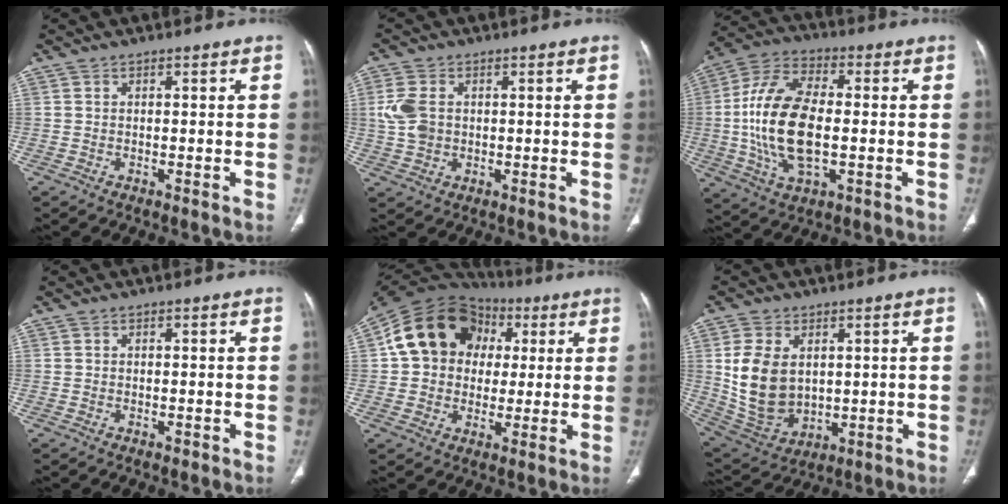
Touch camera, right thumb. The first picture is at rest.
{"total": 5.8, "force": [0.6, 4.3, 3.9], "torque": [-0.088, 0.002, 0.015]}
{"total": 17.9, "force": [-1.2, 9.0, 15.4], "torque": [-0.307, 0.016, -0.020]}
{"total": 0.5, "force": [-0.3, 0.3, 0.3], "torque": [-0.004, 0.000, -0.005]}
{"total": 17.0, "force": [3.3, 14.1, 8.9], "torque": [-0.129, 0.028, 0.052]}
{"total": 13.4, "force": [2.1, 9.3, 9.4], "torque": [-0.163, -0.012, 0.064]}